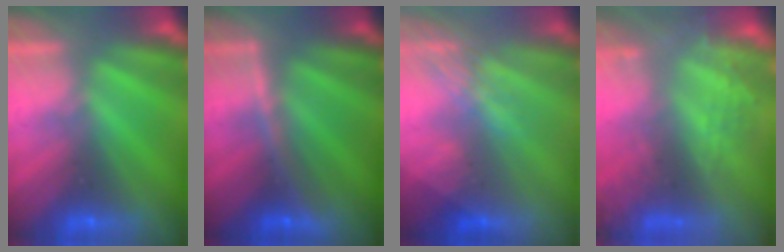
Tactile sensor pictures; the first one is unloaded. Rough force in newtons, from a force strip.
{"total": 3.1}
{"total": 2.7}
{"total": 7.8}